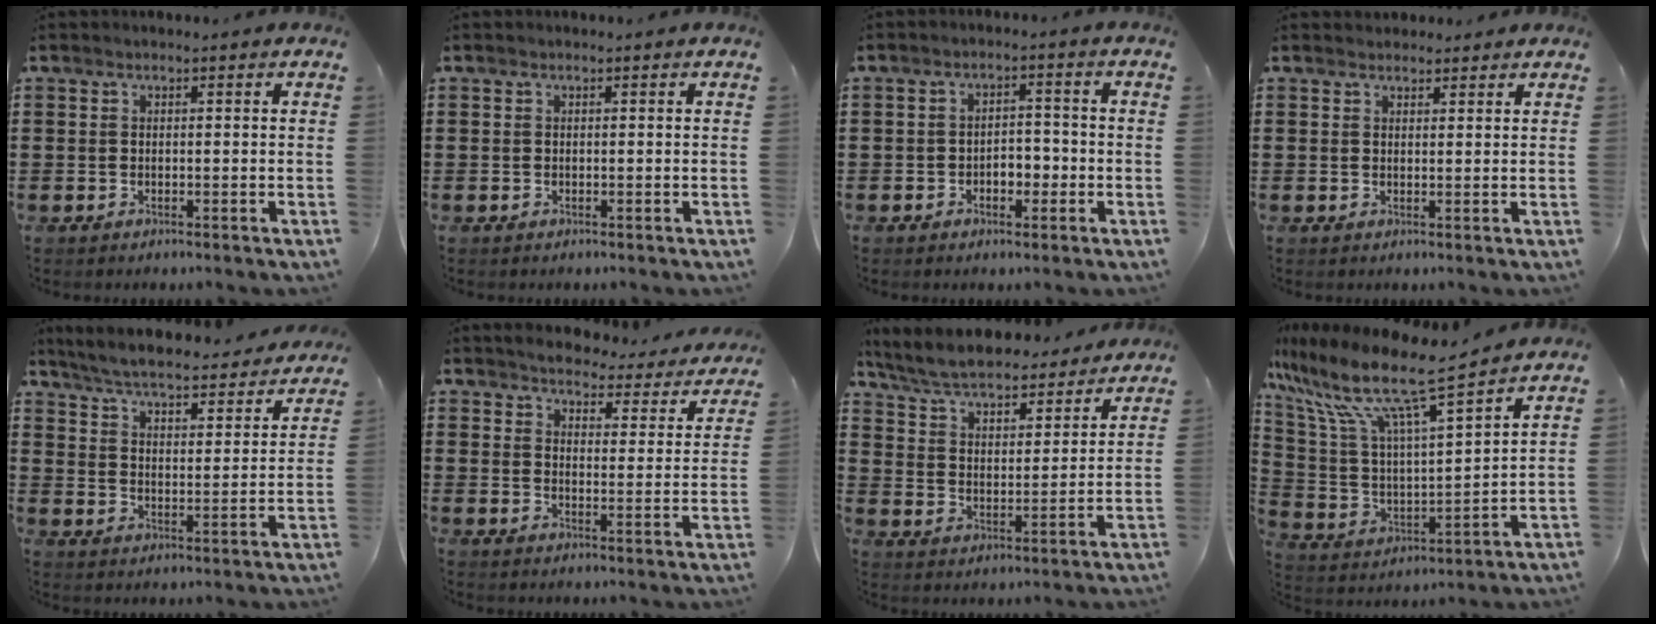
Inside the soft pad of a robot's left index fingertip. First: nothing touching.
{"total": 0.0}
{"total": 3.0, "force": [-1.2, 2.0, 2.0], "torque": [-0.033, 0.000, -0.029]}
{"total": 1.9, "force": [1.7, 0.9, 0.0], "torque": [0.004, 0.001, 0.033]}
{"total": 5.2, "force": [5.1, -0.2, 1.3], "torque": [-0.050, -0.037, 0.082]}
{"total": 3.6, "force": [3.6, 0.1, 0.3], "torque": [-0.029, -0.033, 0.056]}
{"total": 6.7, "force": [6.4, 0.8, 2.0], "torque": [-0.067, -0.039, 0.110]}
{"total": 12.0, "force": [9.0, 1.6, 7.8], "torque": [-0.183, -0.055, 0.149]}